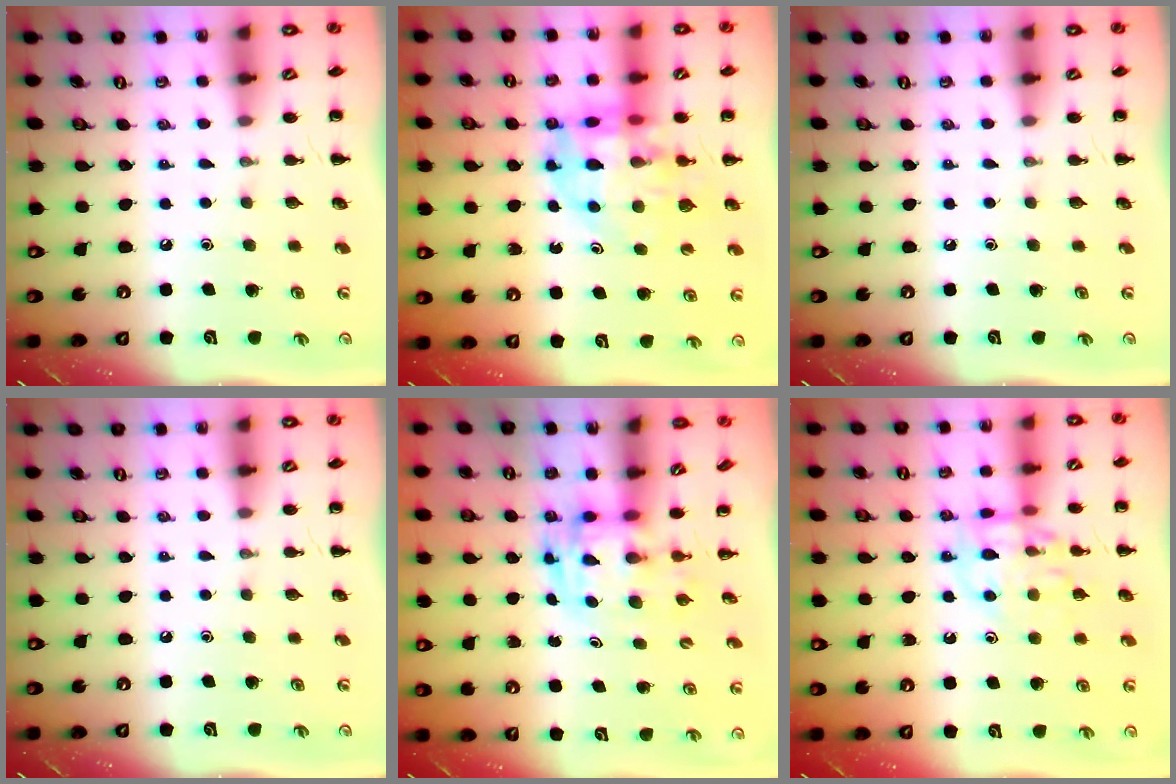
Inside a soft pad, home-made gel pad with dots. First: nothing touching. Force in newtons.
{"total": 13.5, "press": 12.9, "slide": 3.9}
{"total": 0.0}
{"total": 0.0}
{"total": 2.9, "press": 2.8, "slide": 0.5}
{"total": 11.7, "press": 11.6, "slide": 1.1}